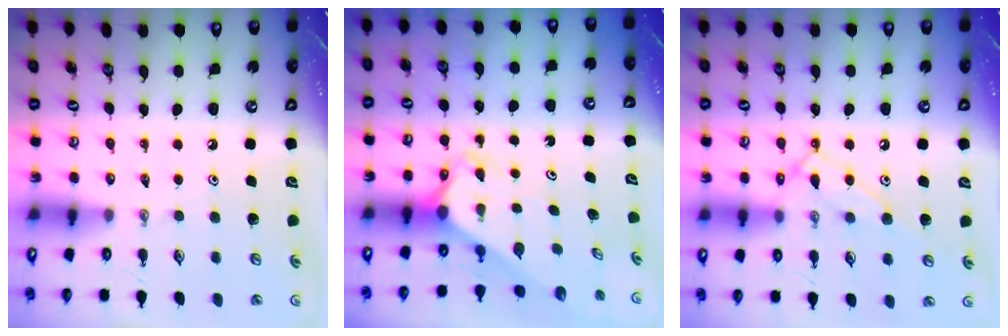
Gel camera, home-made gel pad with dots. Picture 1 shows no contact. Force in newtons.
{"total": 2.3, "press": 2.3, "slide": 0.2}
{"total": 12.9, "press": 12.9, "slide": 0.9}